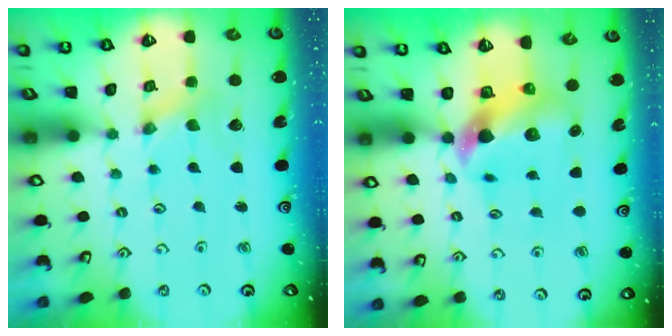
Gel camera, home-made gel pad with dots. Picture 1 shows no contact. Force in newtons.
{"total": 7.0, "press": 7.0, "slide": 1.0}